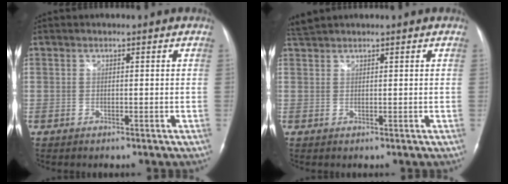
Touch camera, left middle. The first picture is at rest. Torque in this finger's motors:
{"motor_torque": [0.06, -0.02, -0.10, -0.01]}